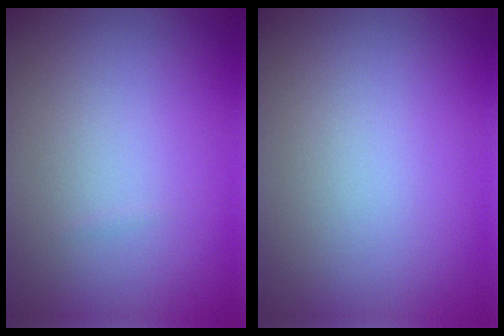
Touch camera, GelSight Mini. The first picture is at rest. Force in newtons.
{"total": 0.0}